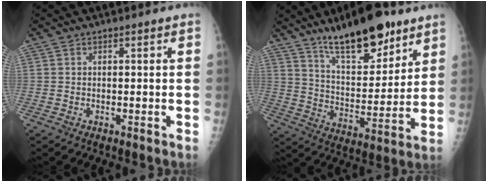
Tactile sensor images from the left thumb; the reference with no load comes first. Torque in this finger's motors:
{"motor_torque": [0.70, 0.72, 0.67, -0.52, 0.09]}